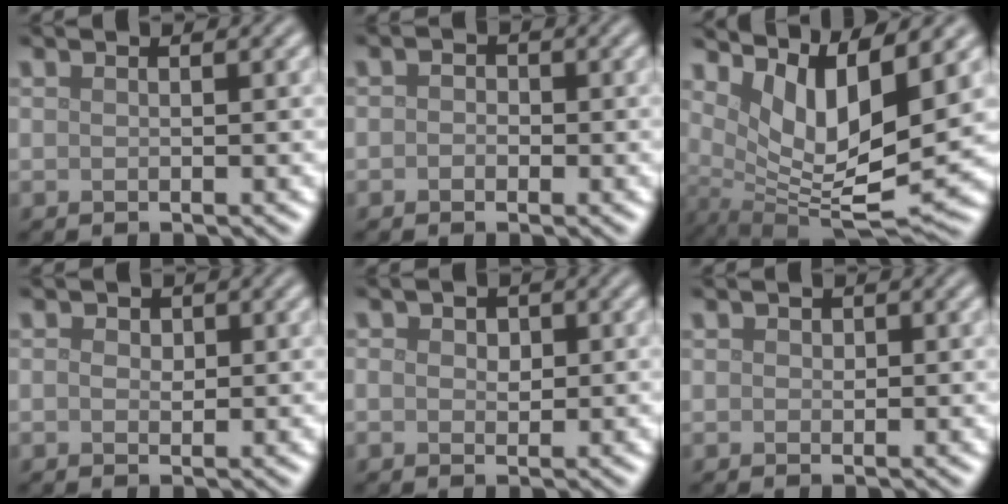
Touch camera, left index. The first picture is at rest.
{"total": 1.2, "force": [-0.1, 1.0, 0.6], "torque": [-0.006, -0.002, -0.014]}
{"total": 8.4, "force": [3.6, 2.4, 7.2], "torque": [-0.138, -0.011, 0.075]}
{"total": 1.5, "force": [0.3, 1.1, 0.9], "torque": [-0.007, 0.005, -0.006]}
{"total": 2.3, "force": [0.3, 1.8, 1.4], "torque": [-0.018, 0.010, -0.004]}
{"total": 0.7, "force": [0.1, 0.6, 0.3], "torque": [-0.003, -0.003, 0.000]}